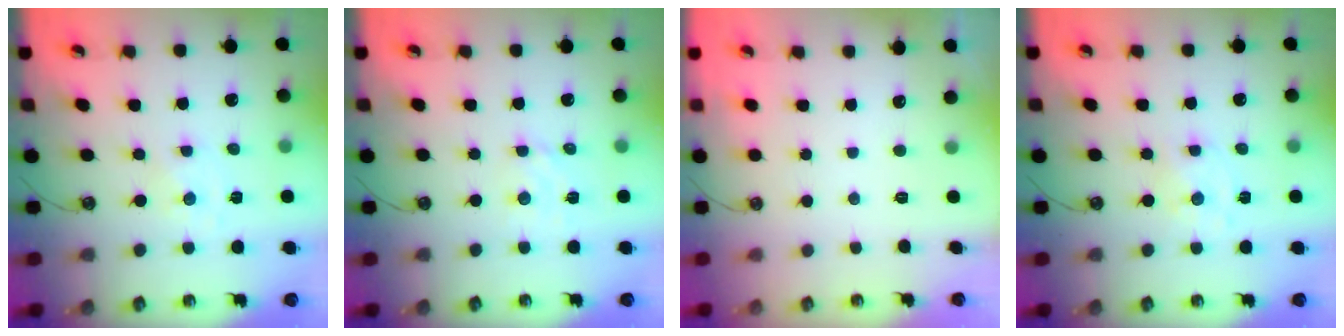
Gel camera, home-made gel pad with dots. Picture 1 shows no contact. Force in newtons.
{"total": 3.0, "press": 3.0, "slide": 0.1}
{"total": 0.0}
{"total": 1.4, "press": 1.4, "slide": 0.2}